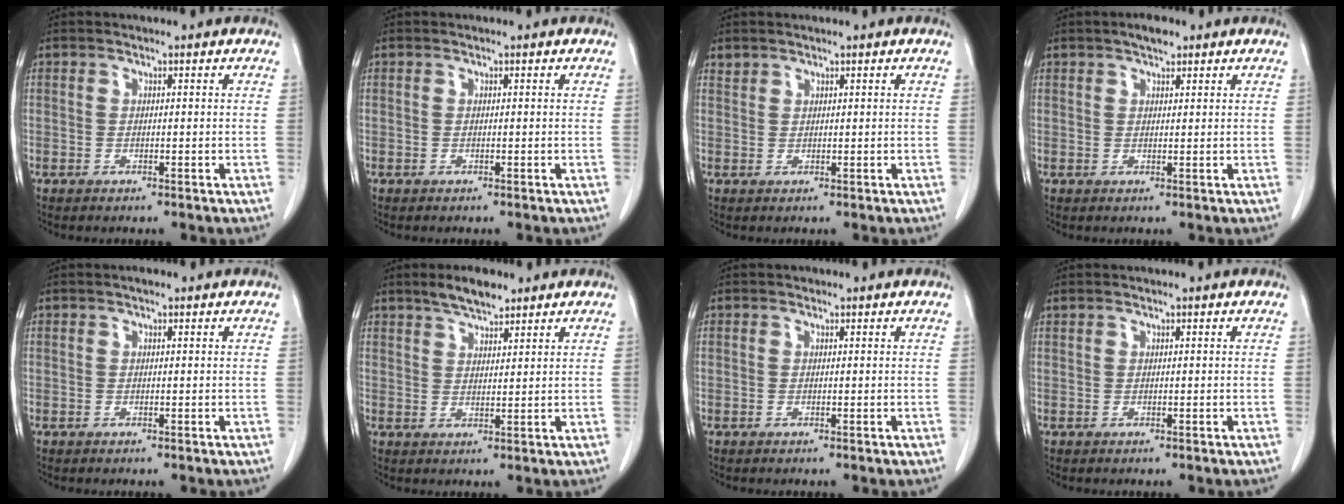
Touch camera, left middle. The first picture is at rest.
{"total": 0.0}
{"total": 0.9, "force": [0.8, 0.2, -0.1], "torque": [-0.002, 0.004, 0.018]}
{"total": 2.4, "force": [1.7, 0.8, 1.4], "torque": [-0.024, 0.008, 0.025]}
{"total": 0.5, "force": [0.3, 0.2, 0.4], "torque": [-0.009, 0.004, 0.003]}
{"total": 4.7, "force": [3.7, 1.4, 2.5], "torque": [-0.048, 0.007, 0.065]}
{"total": 0.0}
{"total": 0.0}